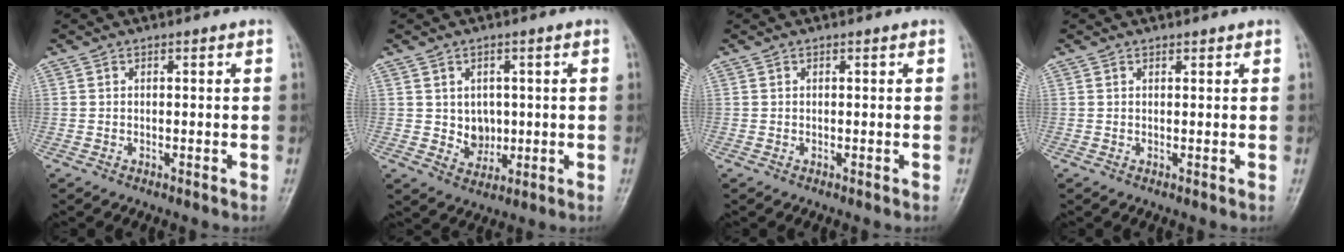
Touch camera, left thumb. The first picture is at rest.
{"total": 4.8, "force": [0.4, 4.0, 2.5], "torque": [-0.014, -0.006, 0.016]}
{"total": 0.0}
{"total": 0.5, "force": [0.5, 0.2, 0.1], "torque": [-0.004, -0.005, 0.008]}